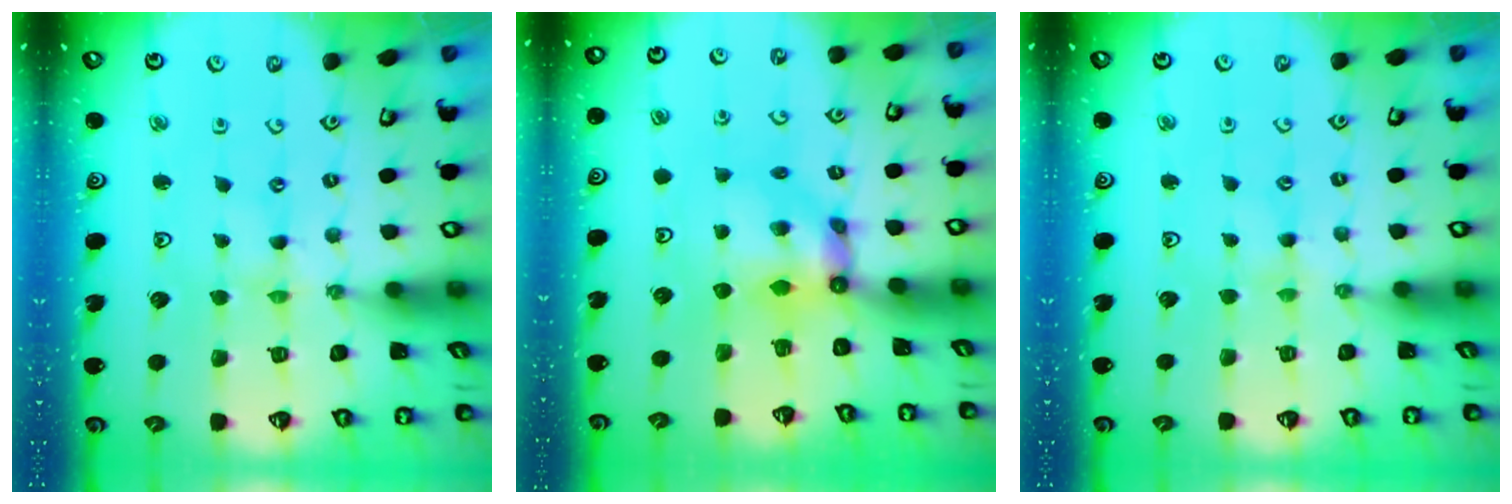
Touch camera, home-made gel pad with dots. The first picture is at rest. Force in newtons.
{"total": 6.8, "press": 6.8, "slide": 0.4}
{"total": 1.3, "press": 1.2, "slide": 0.3}